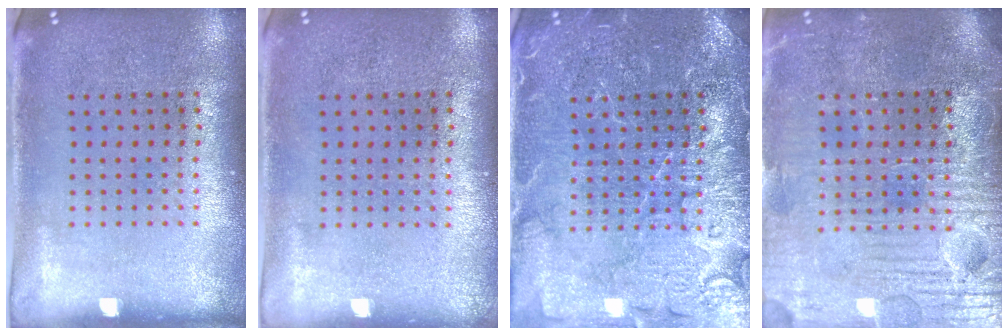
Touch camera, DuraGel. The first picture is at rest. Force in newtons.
{"total": 0.0}
{"total": 4.3, "press": 4.3, "slide": 0.6}
{"total": 3.9, "press": 3.8, "slide": 1.2}